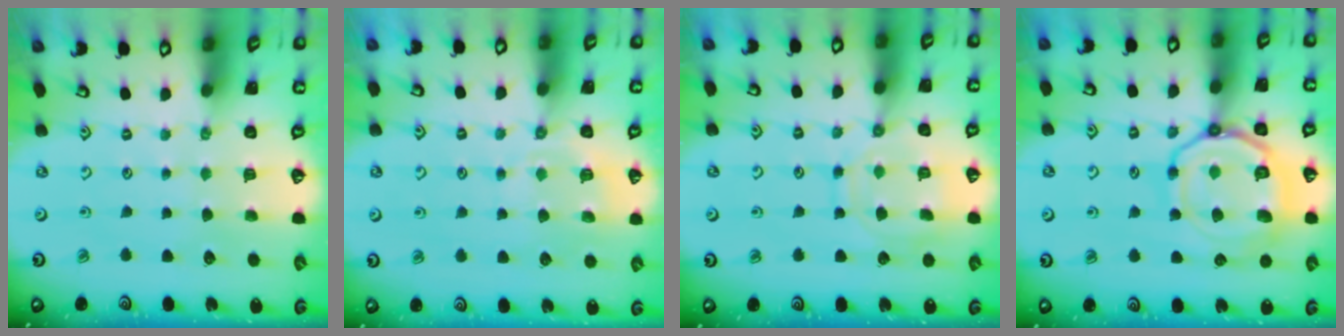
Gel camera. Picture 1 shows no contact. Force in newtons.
{"total": 6.4, "press": 6.3, "slide": 1.0}
{"total": 12.4, "press": 12.3, "slide": 1.1}
{"total": 17.0, "press": 17.0, "slide": 1.6}